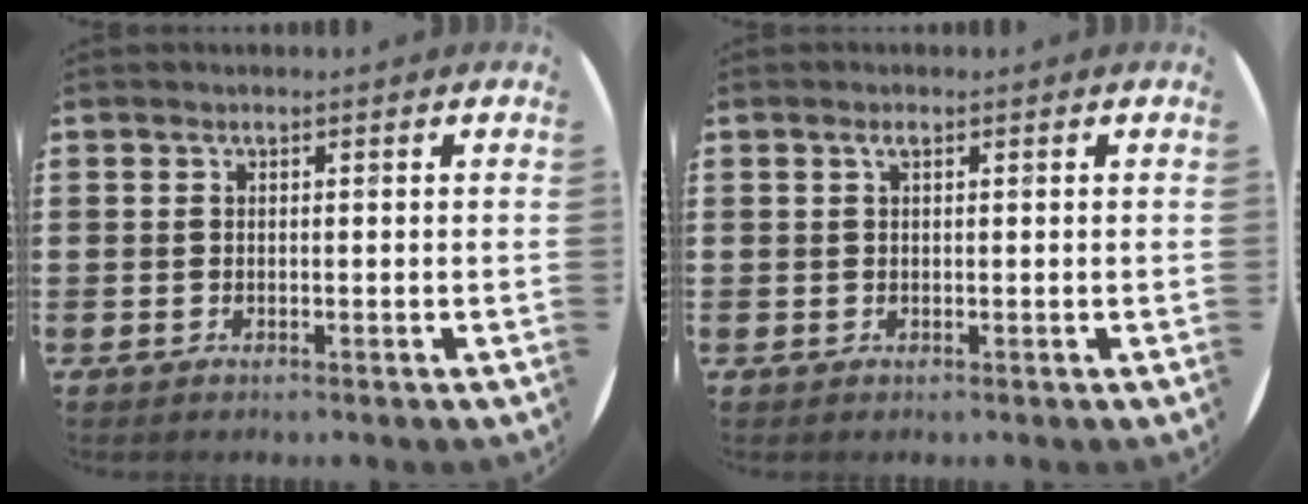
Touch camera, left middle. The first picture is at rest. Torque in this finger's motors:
{"motor_torque": [0.14, 0.11, -0.08, -0.02]}